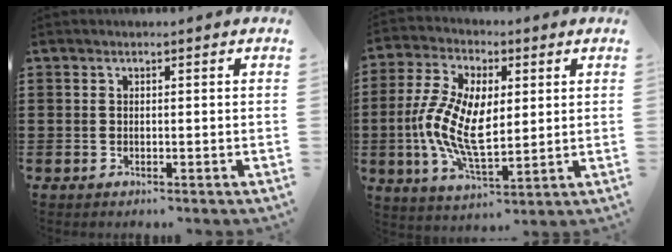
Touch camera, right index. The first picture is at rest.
{"total": 11.2, "force": [-0.2, 5.7, 9.6], "torque": [-0.209, 0.000, -0.003]}